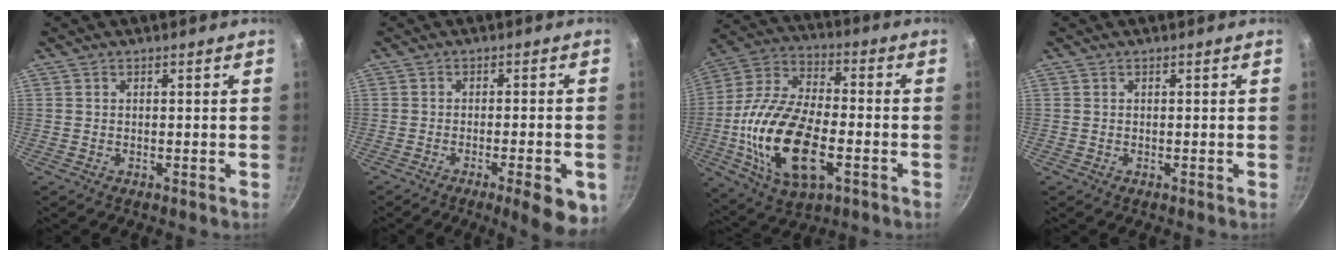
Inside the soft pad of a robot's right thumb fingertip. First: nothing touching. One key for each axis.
{"total": 9.1, "fx": -4.3, "fy": 2.1, "fz": 7.8, "tx": -0.089, "ty": 0.012, "tz": -0.055}
{"total": 22.0, "fx": -5.2, "fy": 11.1, "fz": 18.2, "tx": -0.354, "ty": 0.020, "tz": -0.099}
{"total": 0.0}